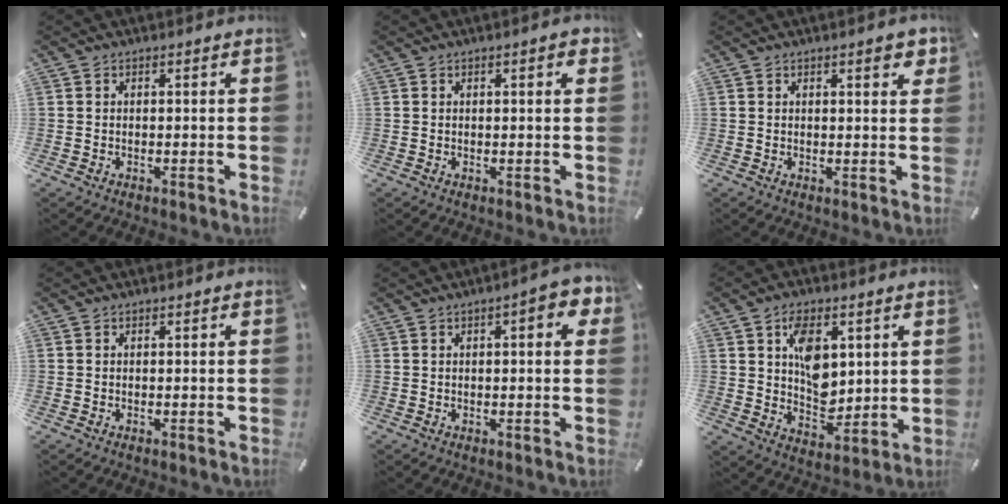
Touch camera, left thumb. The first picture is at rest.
{"total": 1.8, "force": [0.6, 0.4, 1.7], "torque": [-0.026, 0.000, 0.007]}
{"total": 3.5, "force": [1.9, 1.1, 2.7], "torque": [-0.033, -0.007, 0.026]}
{"total": 0.0}
{"total": 6.5, "force": [1.9, 2.1, 5.8], "torque": [-0.069, -0.009, 0.025]}
{"total": 10.5, "force": [3.2, 7.3, 6.9], "torque": [-0.099, -0.001, 0.058]}